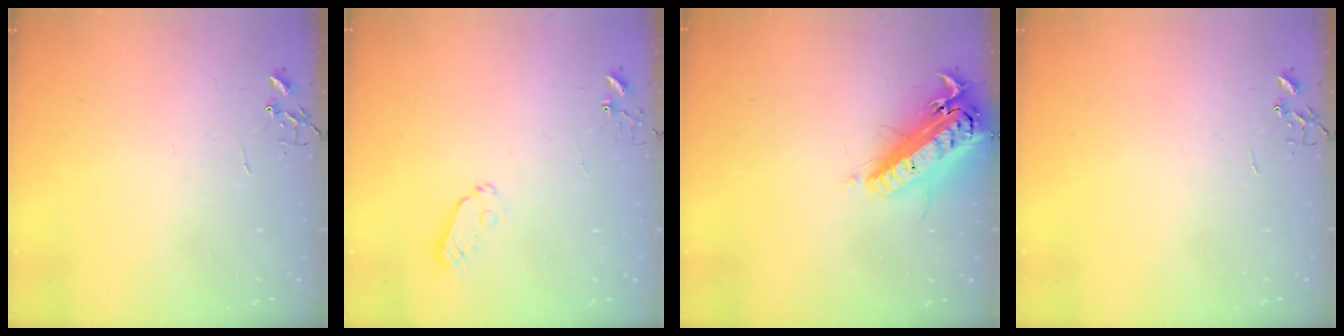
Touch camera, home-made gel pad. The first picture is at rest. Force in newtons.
{"total": 4.1, "press": 4.1, "slide": 0.1}
{"total": 19.3, "press": 18.8, "slide": 4.3}
{"total": 0.0}